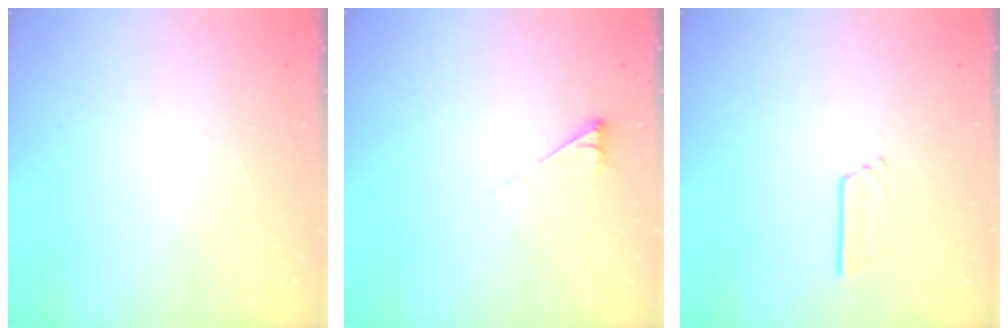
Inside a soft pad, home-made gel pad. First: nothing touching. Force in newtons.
{"total": 4.1, "press": 4.0, "slide": 0.6}
{"total": 2.7, "press": 2.7, "slide": 0.2}